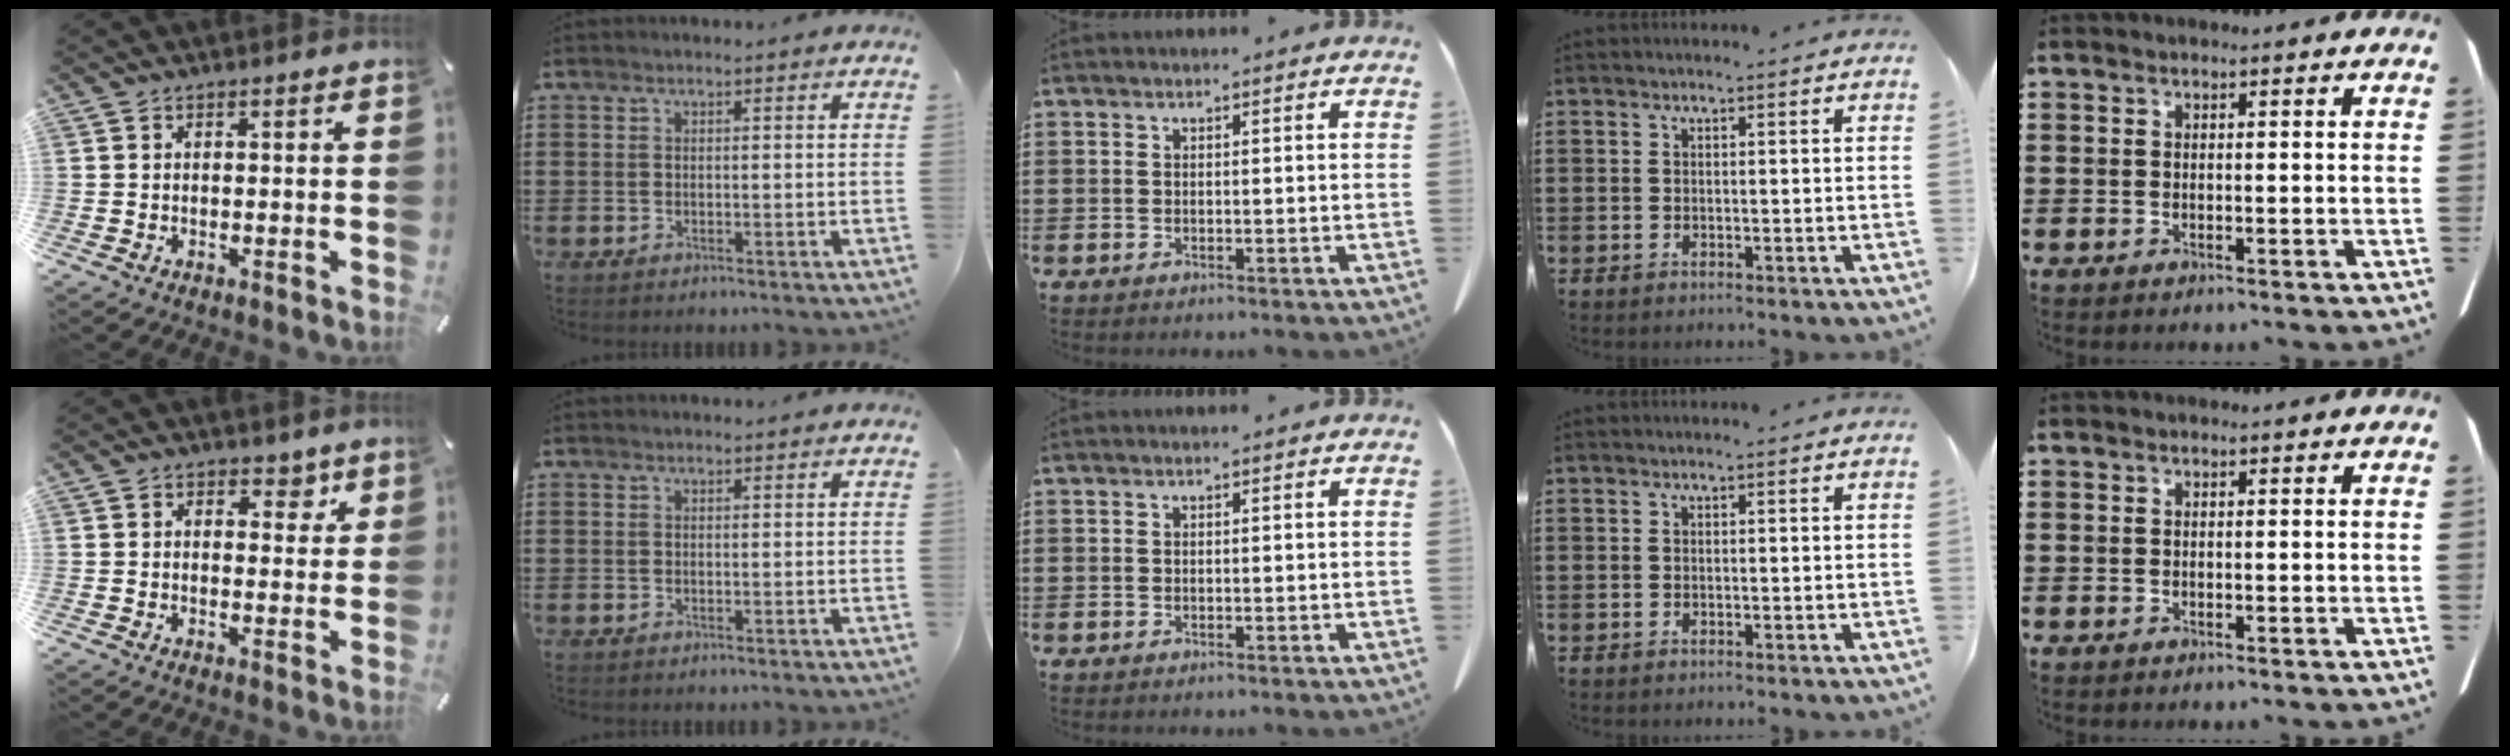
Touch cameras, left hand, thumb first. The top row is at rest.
{"thumb": {"total": 4.1, "force": [1.9, 3.1, 1.9], "torque": [-0.006, -0.009, 0.025]}}